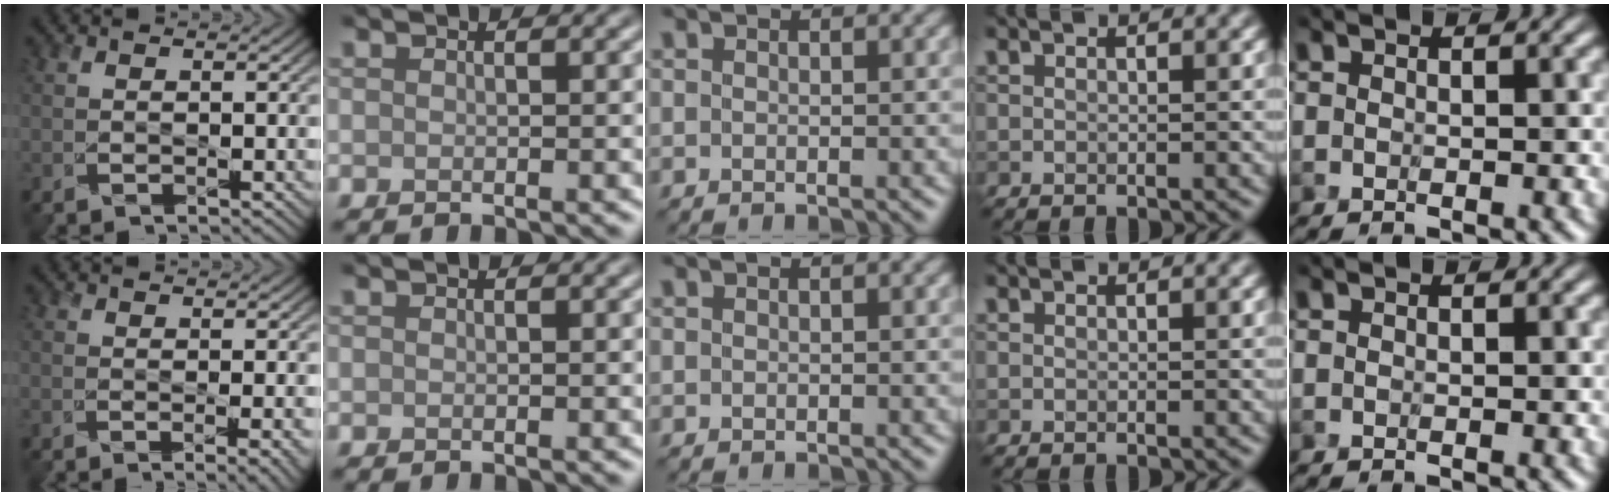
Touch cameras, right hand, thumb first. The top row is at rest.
{"thumb": {"total": 5.1, "force": [-2.2, 1.6, 4.3], "torque": [-0.045, -0.001, -0.028]}}